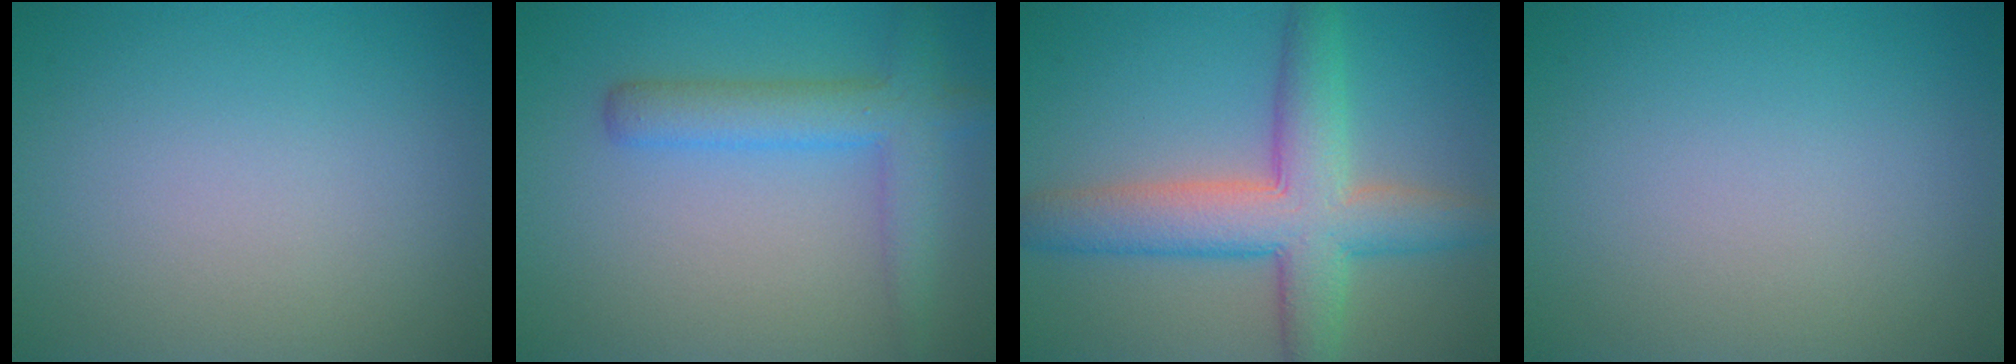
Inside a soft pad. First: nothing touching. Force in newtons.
{"total": 4.2, "press": 4.2, "slide": 0.2}
{"total": 7.6, "press": 7.6, "slide": 0.4}
{"total": 0.0}